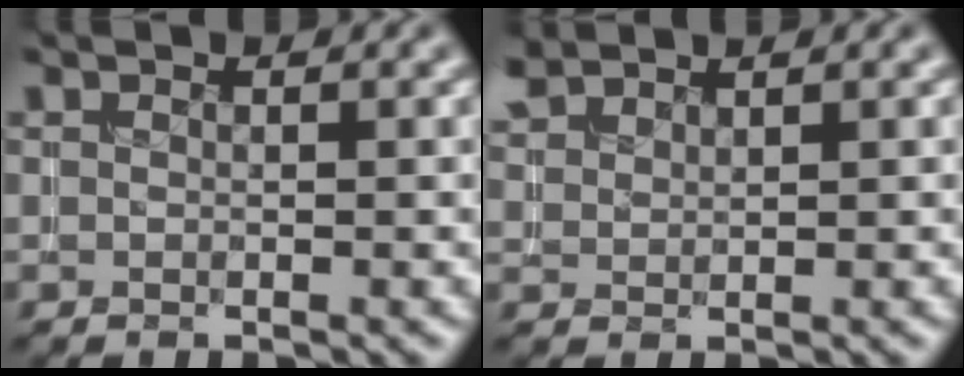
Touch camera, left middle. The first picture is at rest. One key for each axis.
{"total": 2.0, "fx": 1.9, "fy": 0.4, "fz": 0.3, "tx": -0.008, "ty": 0.007, "tz": 0.044}